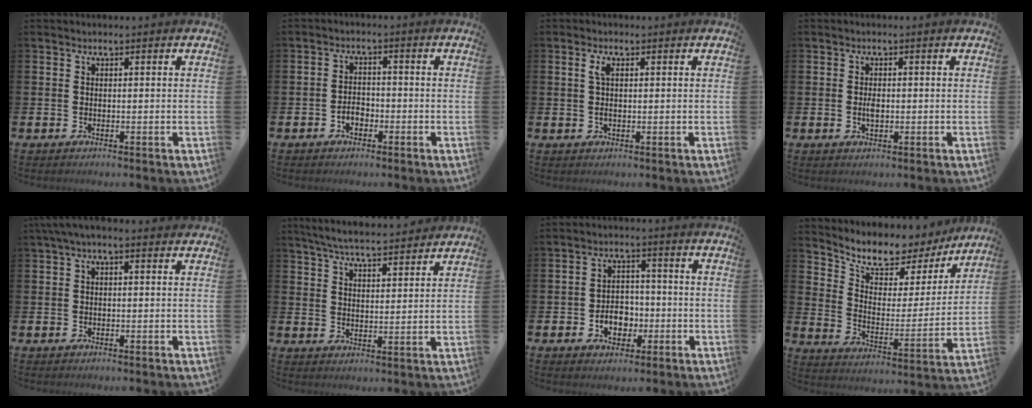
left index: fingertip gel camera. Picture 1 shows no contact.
{"total": 2.2, "force": [-1.2, 1.5, 1.2], "torque": [-0.020, 0.001, -0.026]}
{"total": 2.1, "force": [0.6, 0.9, 1.8], "torque": [-0.035, 0.004, 0.009]}
{"total": 1.6, "force": [-0.3, 0.8, 1.4], "torque": [-0.026, 0.002, -0.006]}
{"total": 1.2, "force": [0.3, 0.4, 1.1], "torque": [-0.020, 0.004, 0.003]}
{"total": 5.7, "force": [5.6, 0.4, 1.2], "torque": [-0.039, -0.030, 0.100]}
{"total": 4.4, "force": [-1.5, 3.4, 2.4], "torque": [-0.030, -0.002, -0.036]}
{"total": 8.8, "force": [7.9, 3.3, 2.3], "torque": [-0.088, -0.056, 0.137]}